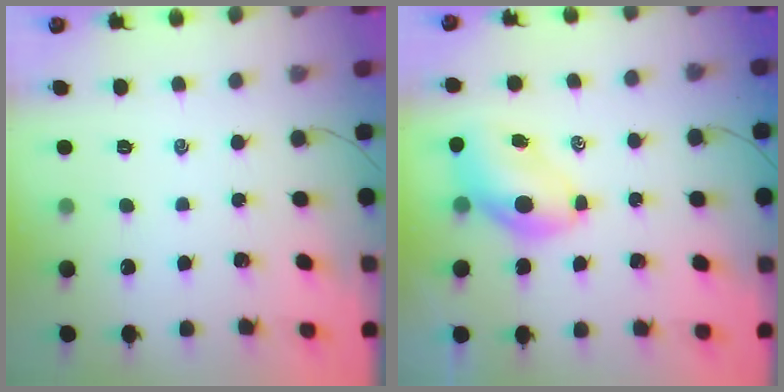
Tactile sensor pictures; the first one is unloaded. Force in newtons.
{"total": 6.8, "press": 6.6, "slide": 1.7}